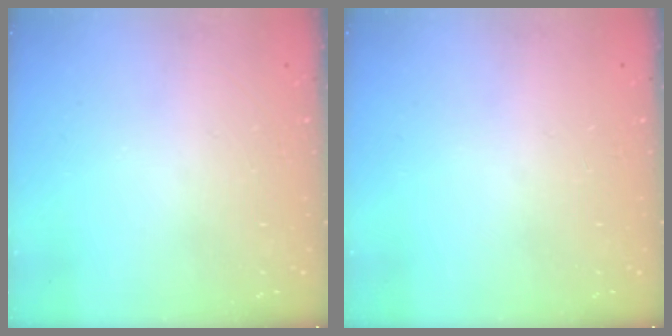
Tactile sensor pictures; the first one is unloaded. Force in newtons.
{"total": 0.0}